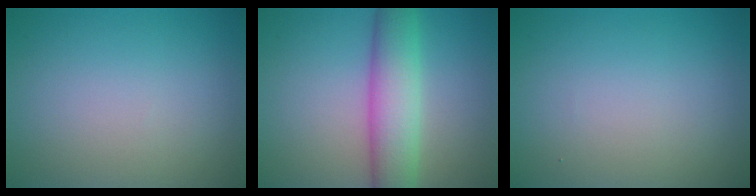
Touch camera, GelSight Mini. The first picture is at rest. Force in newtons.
{"total": 6.2, "press": 6.2, "slide": 0.3}
{"total": 0.0}